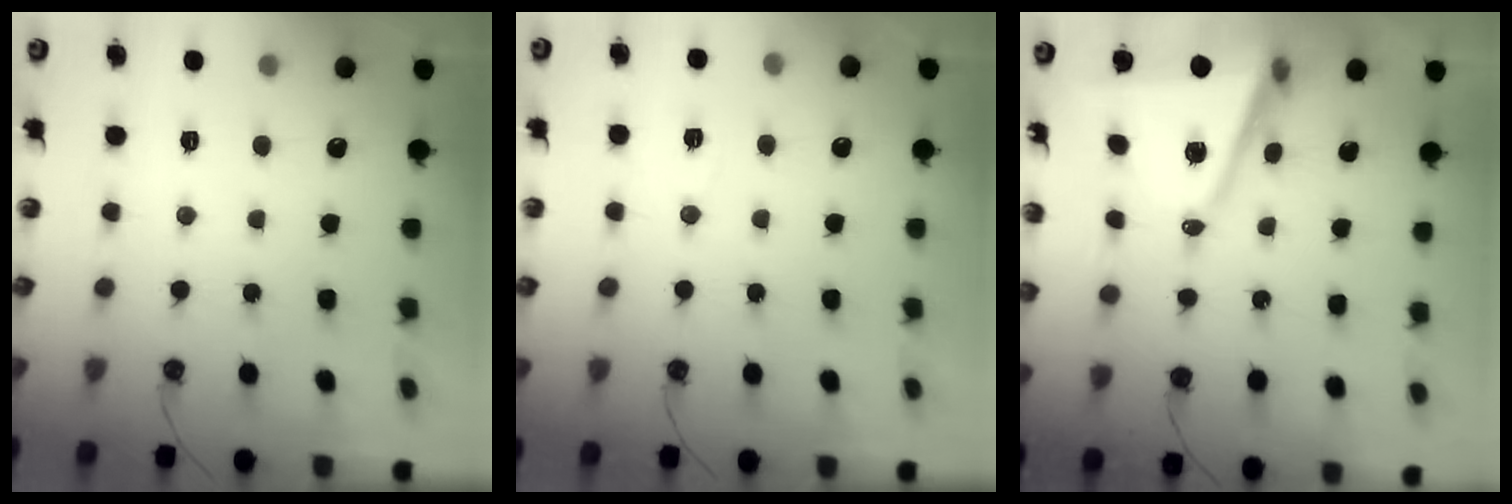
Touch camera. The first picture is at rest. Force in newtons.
{"total": 5.5, "press": 3.3, "slide": 4.4}
{"total": 9.5, "press": 8.6, "slide": 3.9}